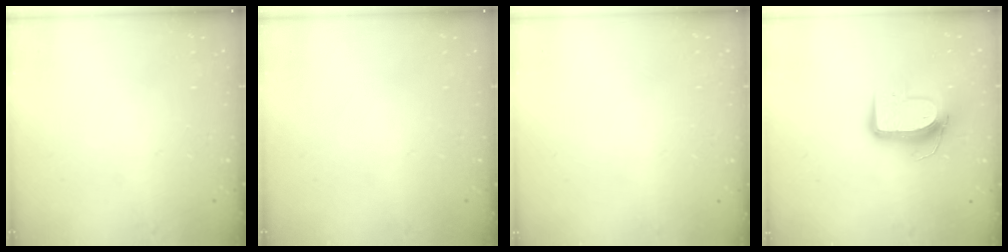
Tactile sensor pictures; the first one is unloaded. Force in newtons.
{"total": 0.0}
{"total": 0.0}
{"total": 10.8, "press": 10.8, "slide": 1.0}